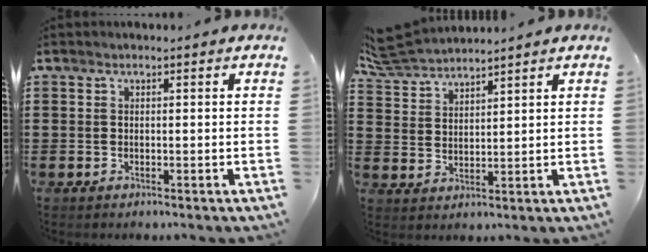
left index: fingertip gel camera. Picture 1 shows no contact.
{"total": 5.3, "force": [5.2, 0.5, 1.1], "torque": [-0.042, -0.016, 0.096]}